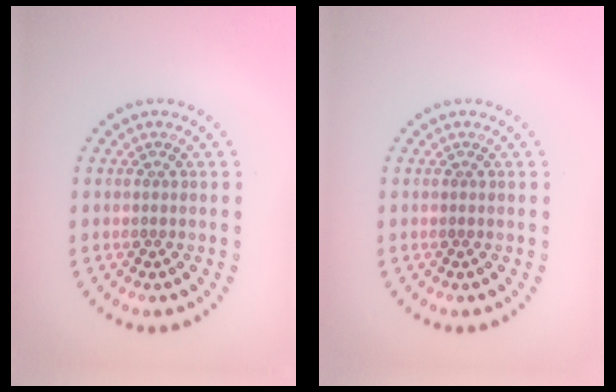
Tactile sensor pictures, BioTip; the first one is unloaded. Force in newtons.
{"total": 0.0}